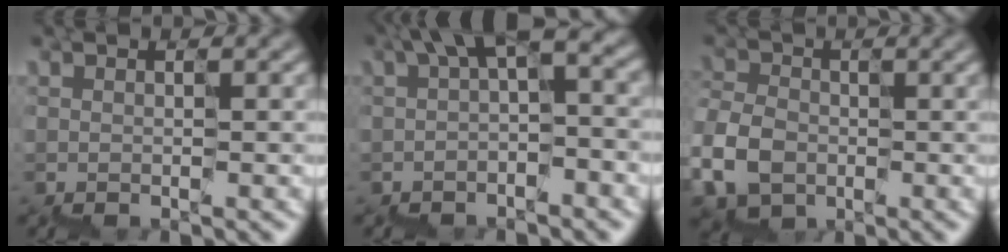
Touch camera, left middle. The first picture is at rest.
{"total": 4.1, "force": [0.9, 1.6, 3.7], "torque": [-0.065, 0.012, 0.006]}
{"total": 4.3, "force": [-3.0, 2.9, 0.8], "torque": [-0.038, -0.012, -0.062]}